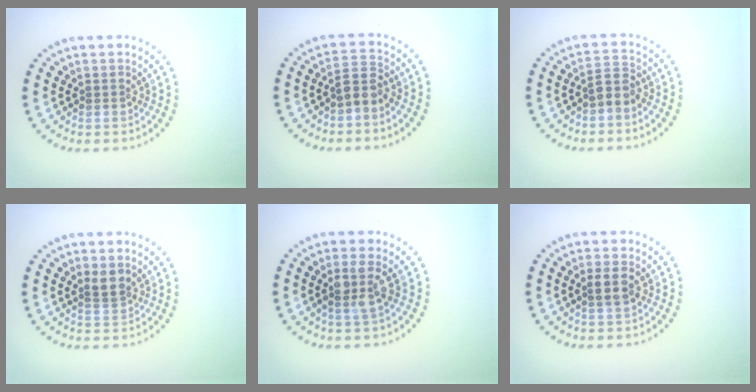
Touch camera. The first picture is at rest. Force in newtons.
{"total": 2.2, "press": 1.8, "slide": 1.2}
{"total": 1.9, "press": 1.6, "slide": 1.0}
{"total": 1.9, "press": 1.5, "slide": 1.1}
{"total": 2.3, "press": 2.0, "slide": 1.1}
{"total": 1.8, "press": 1.7, "slide": 0.6}